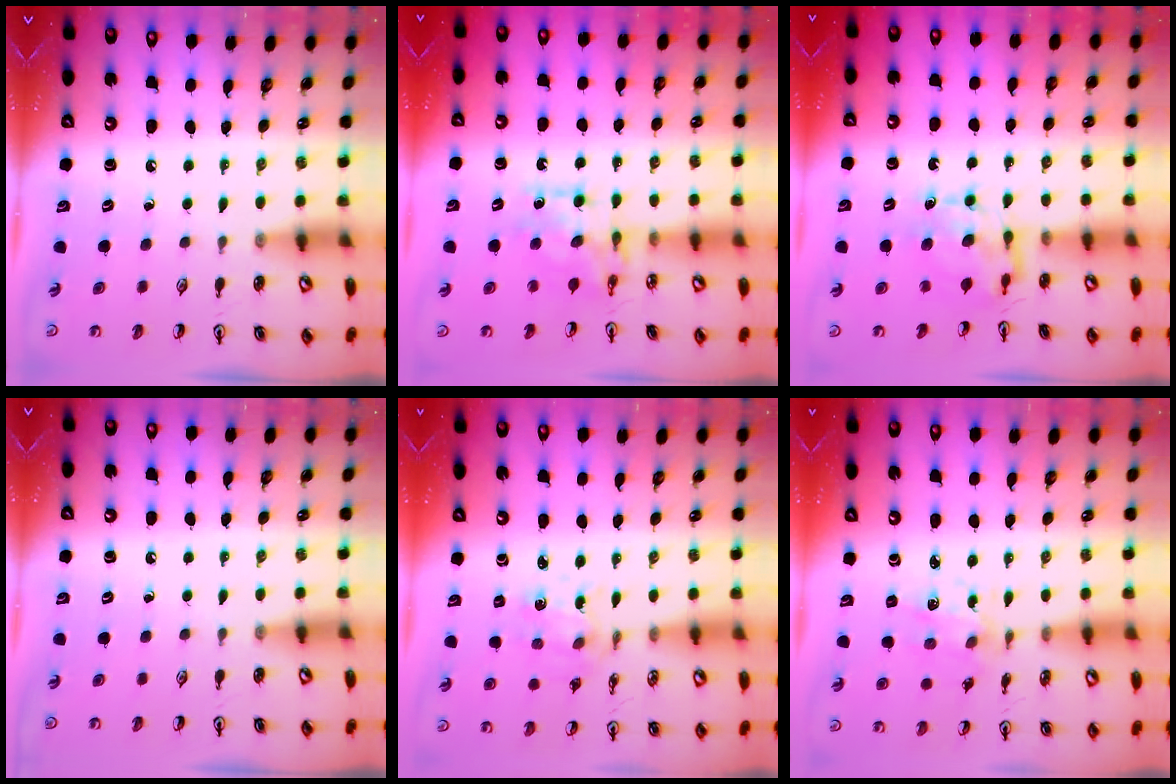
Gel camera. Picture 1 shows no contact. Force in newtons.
{"total": 7.9, "press": 7.9, "slide": 0.5}
{"total": 6.9, "press": 6.9, "slide": 0.6}
{"total": 0.0}
{"total": 2.7, "press": 2.7, "slide": 0.3}
{"total": 3.0, "press": 2.8, "slide": 0.9}